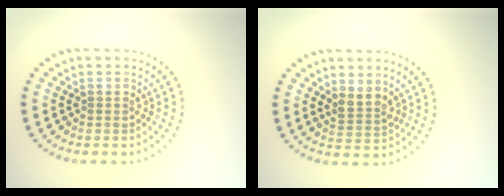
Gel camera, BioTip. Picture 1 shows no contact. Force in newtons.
{"total": 2.1, "press": 1.7, "slide": 1.2}